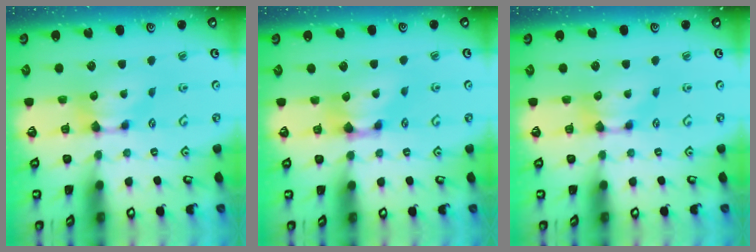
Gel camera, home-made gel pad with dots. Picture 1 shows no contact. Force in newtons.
{"total": 1.3, "press": 0.5, "slide": 1.2}
{"total": 0.0}